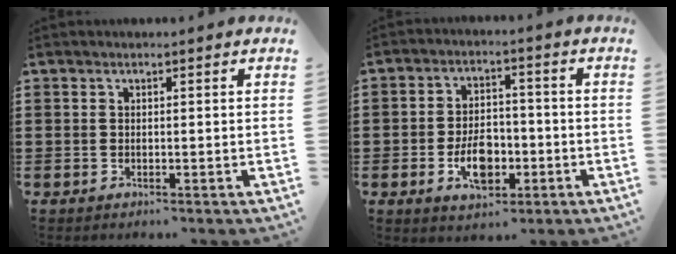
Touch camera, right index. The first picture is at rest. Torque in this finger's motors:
{"motor_torque": [1.44, 0.70, 0.39, 0.08]}